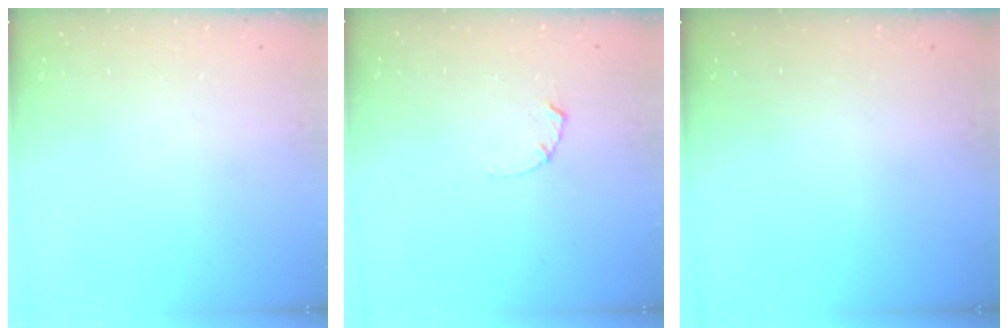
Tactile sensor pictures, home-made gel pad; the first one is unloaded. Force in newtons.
{"total": 1.7, "press": 1.6, "slide": 0.3}
{"total": 0.0}